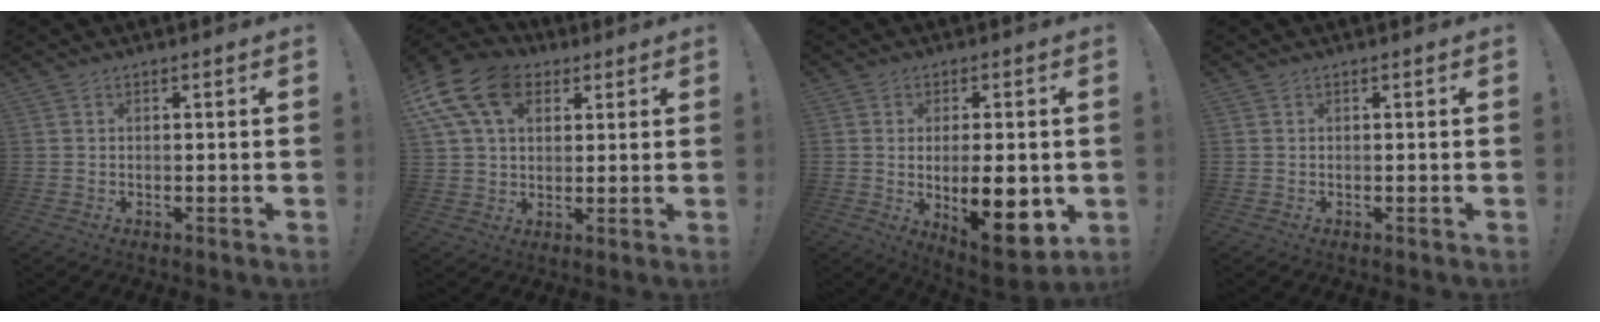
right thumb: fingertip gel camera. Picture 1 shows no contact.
{"total": 16.2, "force": [6.6, 11.0, 9.8], "torque": [-0.178, -0.019, 0.124]}
{"total": 14.4, "force": [-1.7, 5.7, 13.1], "torque": [-0.184, -0.011, -0.016]}
{"total": 0.0}